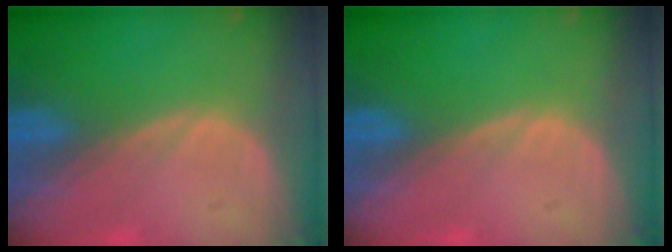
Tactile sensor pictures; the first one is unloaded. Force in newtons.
{"total": 0.0}